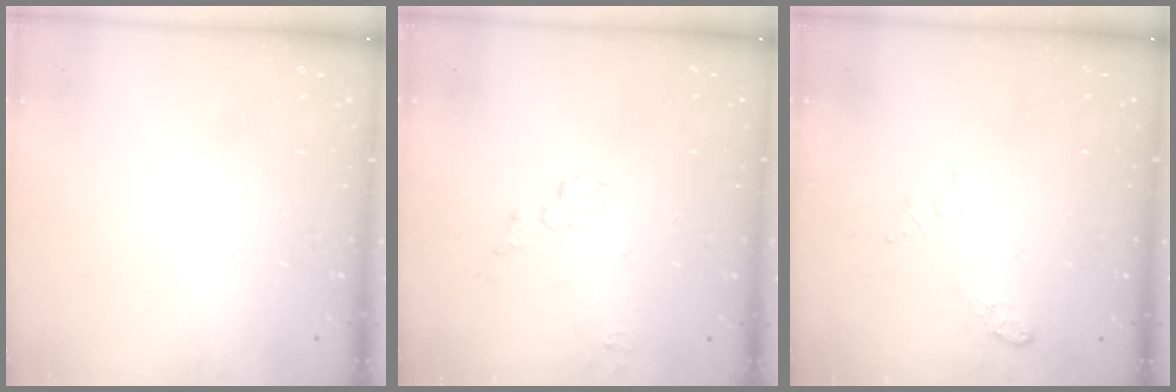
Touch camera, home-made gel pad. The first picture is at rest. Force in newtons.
{"total": 5.6, "press": 5.6, "slide": 0.4}
{"total": 5.8, "press": 5.7, "slide": 1.1}